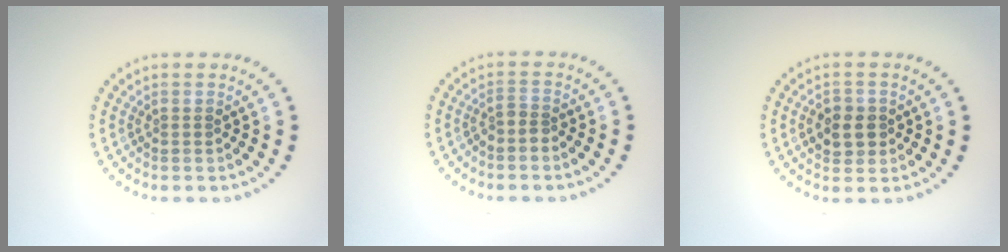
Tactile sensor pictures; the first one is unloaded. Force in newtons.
{"total": 1.0, "press": 0.7, "slide": 0.7}
{"total": 2.7, "press": 2.6, "slide": 0.4}